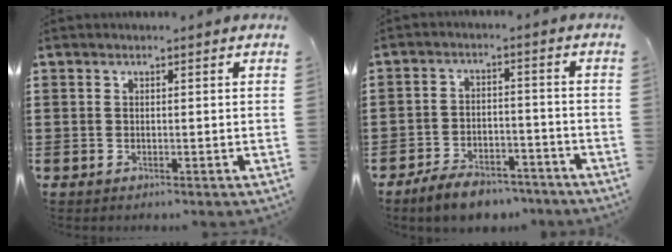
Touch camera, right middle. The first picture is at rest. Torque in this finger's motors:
{"motor_torque": [1.29, -0.85, 0.34, 0.10]}